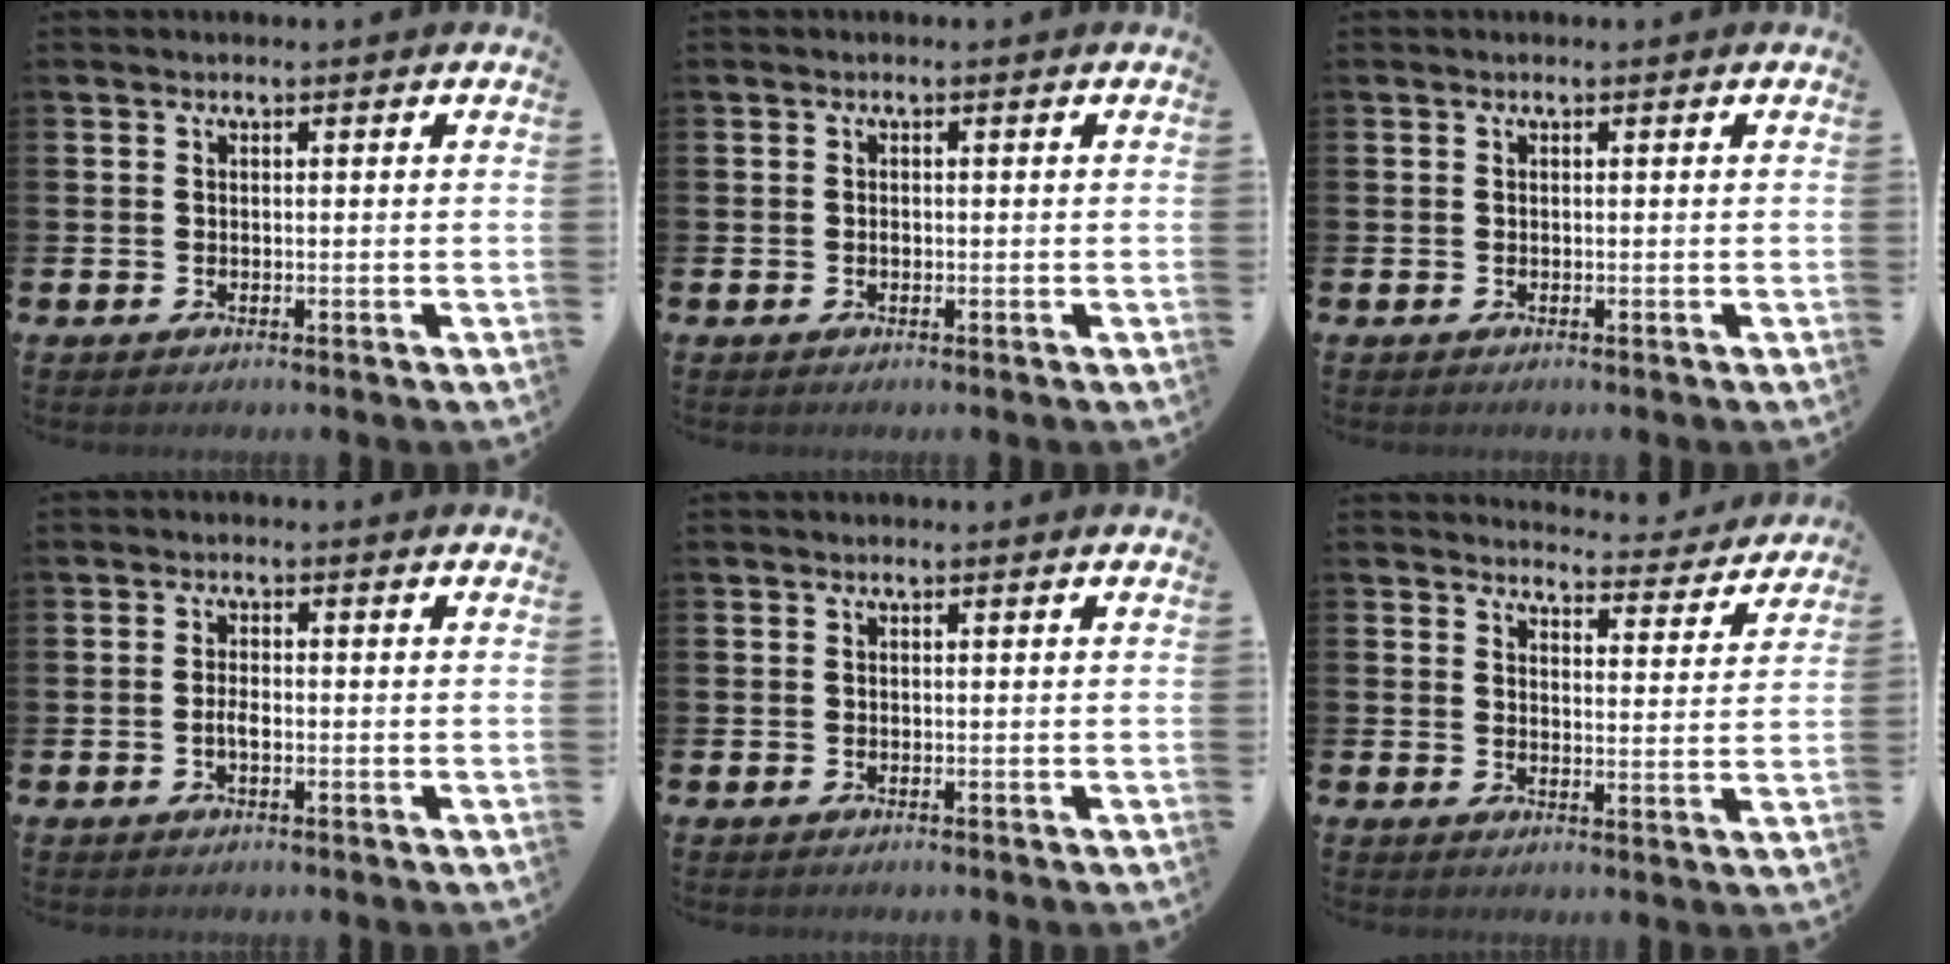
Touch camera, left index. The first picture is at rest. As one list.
[{"total": 0.5, "force": [-0.1, 0.4, 0.4], "torque": [-0.003, -0.001, -0.004]}, {"total": 0.0}, {"total": 1.8, "force": [-0.5, 0.8, 1.6], "torque": [-0.024, -0.001, -0.011]}, {"total": 0.0}, {"total": 3.9, "force": [3.9, 0.6, 0.3], "torque": [-0.008, -0.034, 0.064]}]